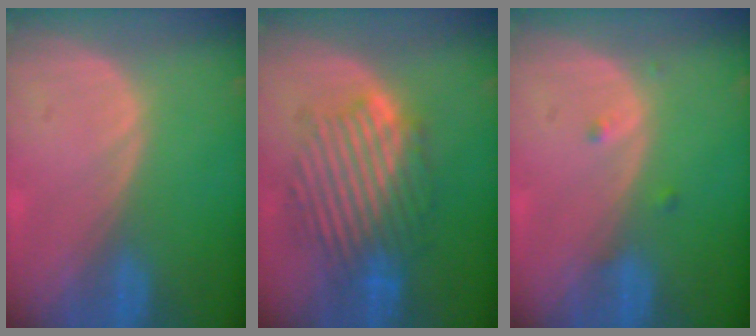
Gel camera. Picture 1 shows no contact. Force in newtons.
{"total": 9.0, "press": 9.0, "slide": 1.2}
{"total": 1.1, "press": 1.1, "slide": 0.1}